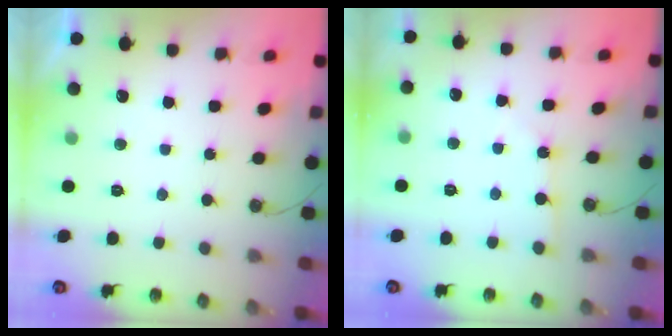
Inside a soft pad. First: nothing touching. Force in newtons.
{"total": 2.1, "press": 2.1, "slide": 0.2}